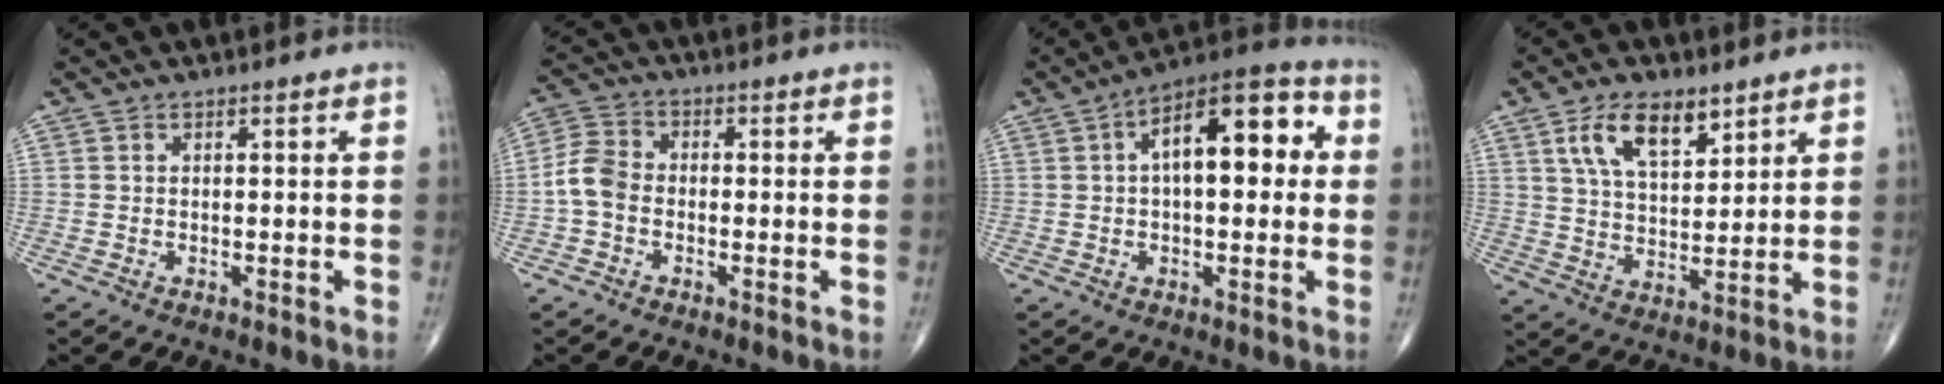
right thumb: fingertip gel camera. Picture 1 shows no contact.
{"total": 5.7, "force": [-1.2, 4.1, 3.8], "torque": [-0.076, 0.017, -0.036]}
{"total": 15.4, "force": [2.7, 7.0, 13.5], "torque": [-0.172, 0.029, 0.031]}
{"total": 10.3, "force": [5.7, 5.0, 7.0], "torque": [-0.108, -0.026, 0.109]}